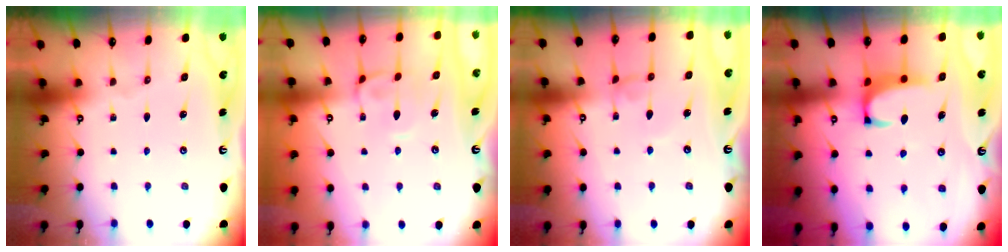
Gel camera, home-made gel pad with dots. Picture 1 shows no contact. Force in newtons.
{"total": 0.9, "press": 0.5, "slide": 0.7}
{"total": 0.6, "press": 0.5, "slide": 0.3}
{"total": 1.9, "press": 1.7, "slide": 0.8}